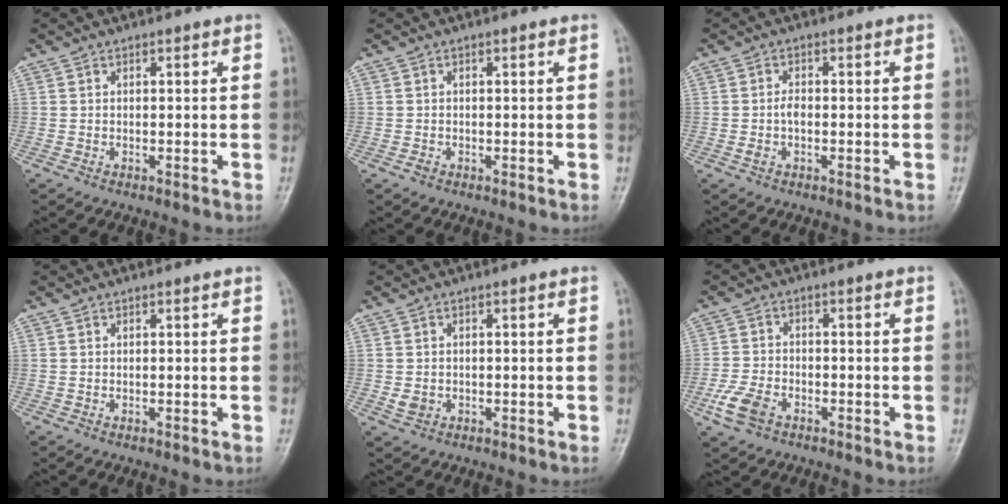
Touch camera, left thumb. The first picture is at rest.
{"total": 0.7, "force": [-0.4, 0.5, 0.1], "torque": [-0.001, 0.001, -0.012]}
{"total": 1.2, "force": [-0.4, 0.7, 0.9], "torque": [-0.018, 0.002, -0.012]}
{"total": 0.0}
{"total": 1.9, "force": [-0.5, 1.6, 0.9], "torque": [-0.015, 0.000, -0.006]}
{"total": 5.8, "force": [-3.2, 3.4, 3.4], "torque": [-0.082, 0.009, -0.064]}